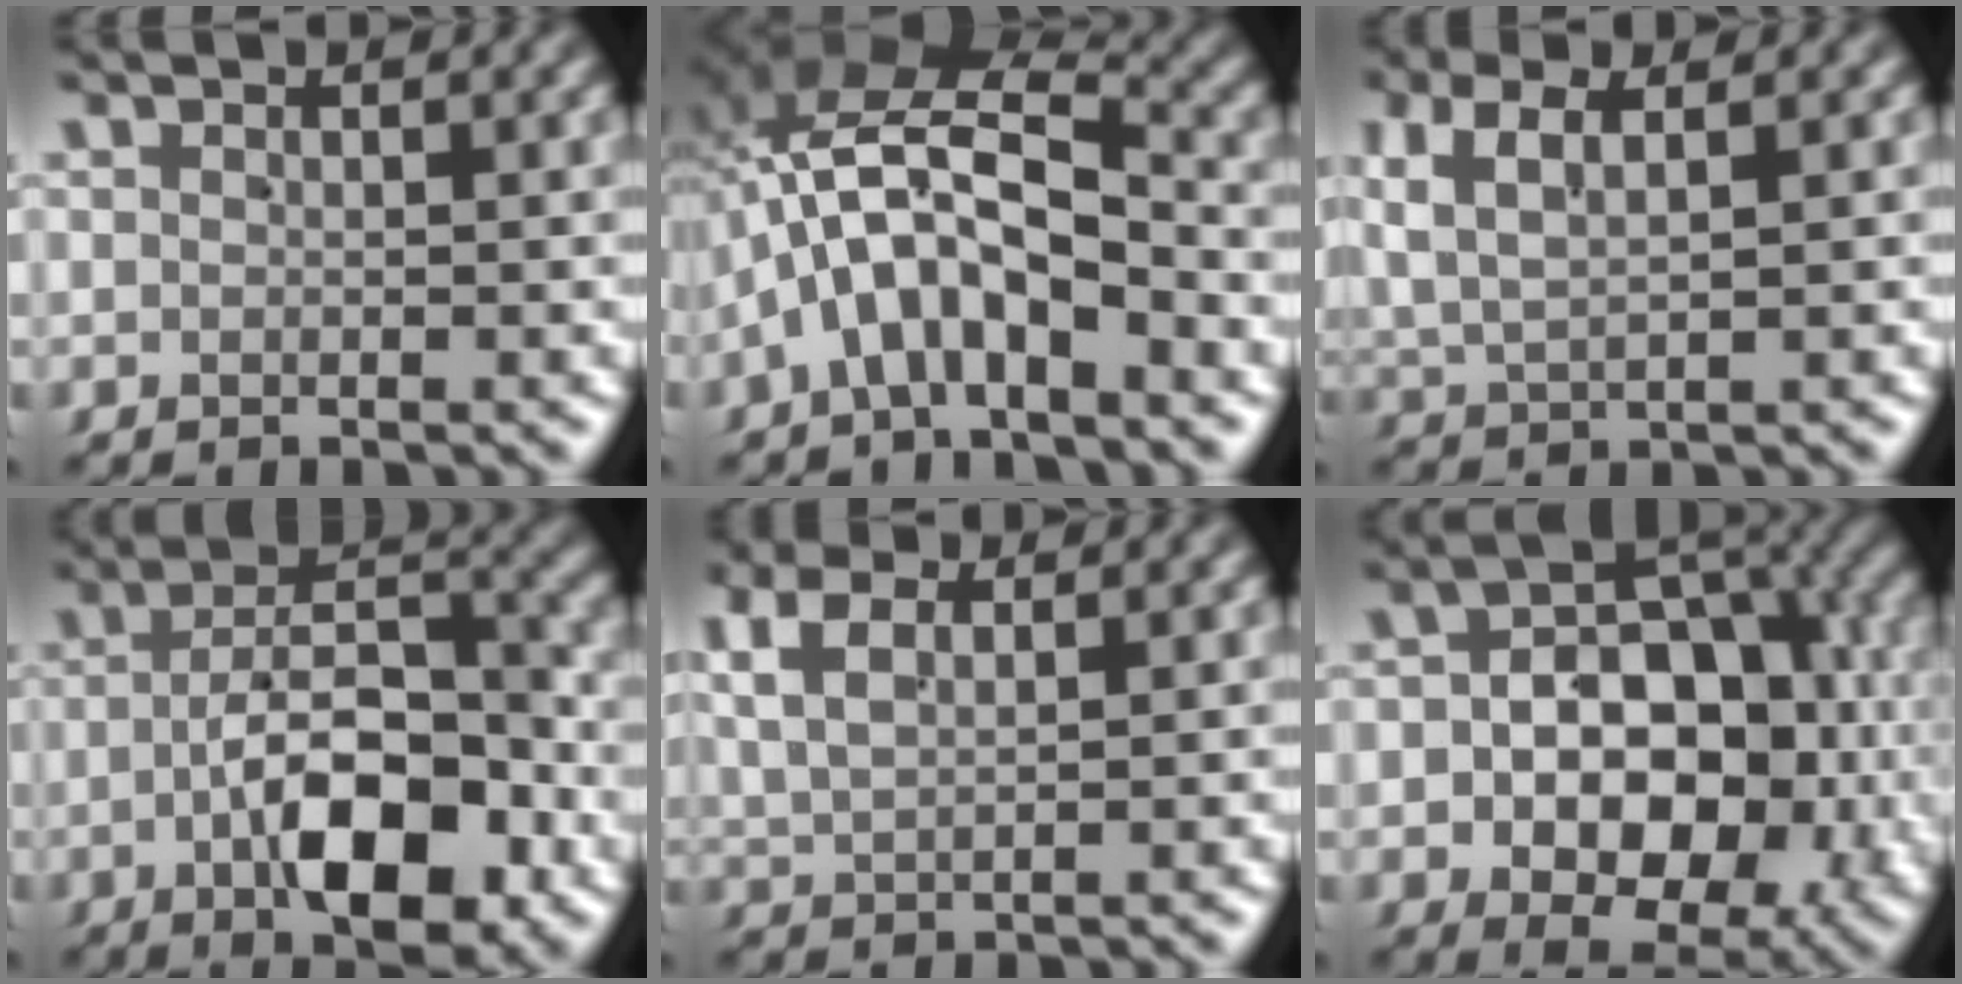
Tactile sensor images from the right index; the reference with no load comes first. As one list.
[{"total": 9.2, "force": [1.0, 6.2, 6.7], "torque": [-0.144, -0.001, 0.002]}, {"total": 4.4, "force": [1.6, 2.8, 2.9], "torque": [-0.081, -0.002, 0.033]}, {"total": 9.1, "force": [-2.8, 4.0, 7.7], "torque": [-0.110, 0.001, -0.046]}, {"total": 4.0, "force": [2.1, 2.6, 2.3], "torque": [-0.066, 0.003, 0.040]}, {"total": 11.8, "force": [-1.8, 8.5, 8.0], "torque": [-0.127, -0.030, -0.017]}]